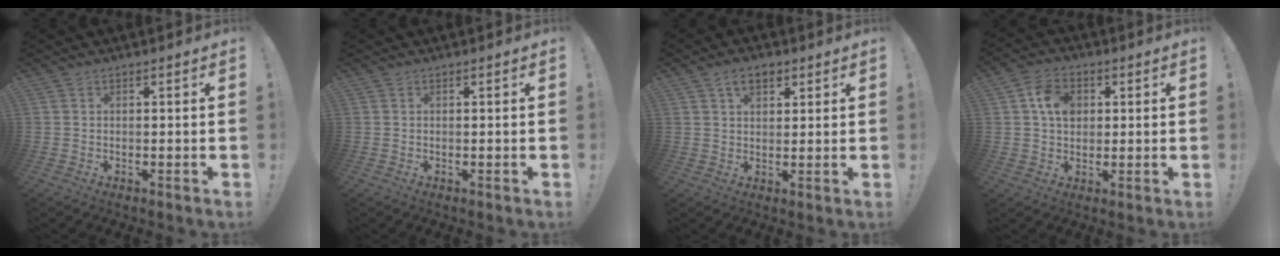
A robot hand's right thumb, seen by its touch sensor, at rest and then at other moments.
{"total": 0.0}
{"total": 5.4, "force": [2.8, 3.4, 3.2], "torque": [-0.046, -0.004, 0.049]}
{"total": 8.5, "force": [2.4, 6.5, 4.9], "torque": [-0.077, 0.005, 0.048]}